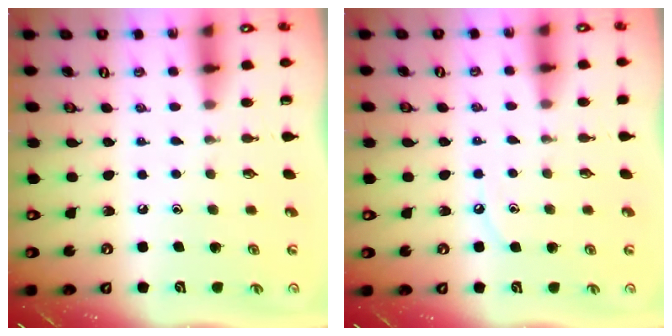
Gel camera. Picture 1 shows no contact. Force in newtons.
{"total": 4.0, "press": 3.9, "slide": 0.5}